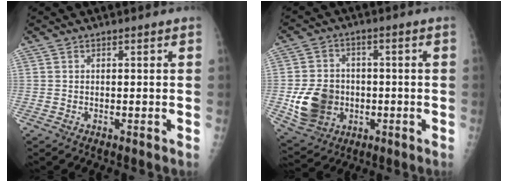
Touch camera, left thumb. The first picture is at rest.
{"total": 11.6, "force": [-2.1, 9.7, 6.1], "torque": [-0.086, 0.003, -0.027]}